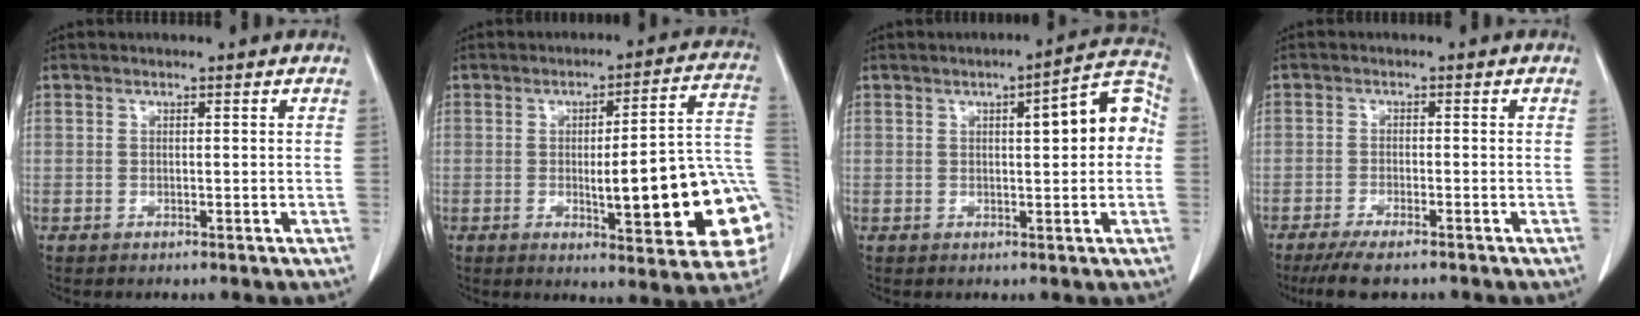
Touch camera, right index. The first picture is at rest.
{"total": 18.7, "force": [-3.4, 3.0, 18.1], "torque": [-0.148, 0.026, -0.030]}
{"total": 8.6, "force": [1.2, 2.0, 8.3], "torque": [-0.104, 0.029, 0.010]}
{"total": 5.2, "force": [-4.2, 0.9, 3.0], "torque": [-0.051, -0.011, -0.067]}